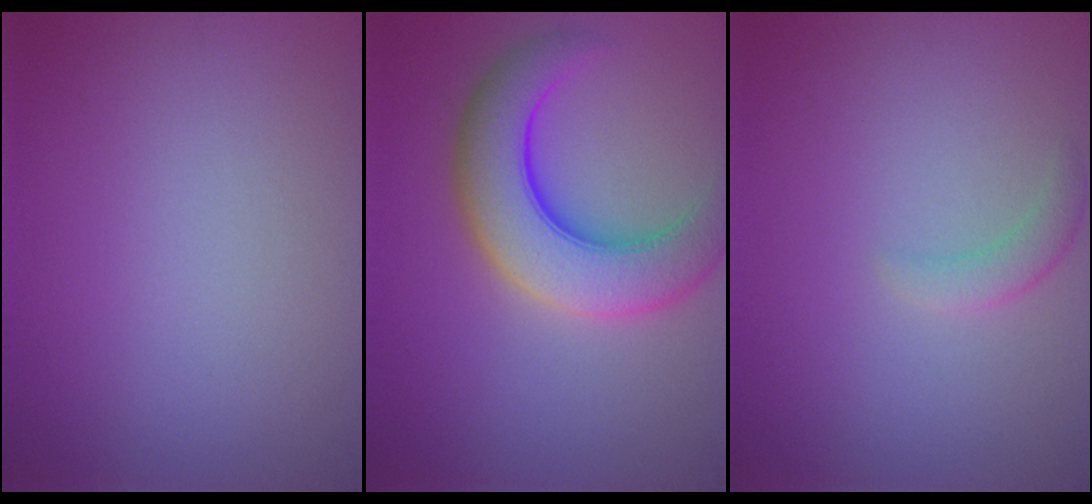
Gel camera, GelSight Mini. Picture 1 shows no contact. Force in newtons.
{"total": 8.4, "press": 8.4, "slide": 0.3}
{"total": 1.6, "press": 1.6, "slide": 0.0}